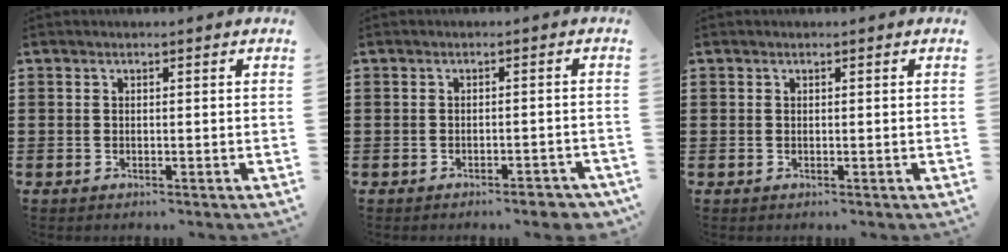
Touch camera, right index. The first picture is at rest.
{"total": 2.4, "force": [-2.1, 0.2, 1.0], "torque": [-0.019, -0.001, -0.041]}
{"total": 0.0}